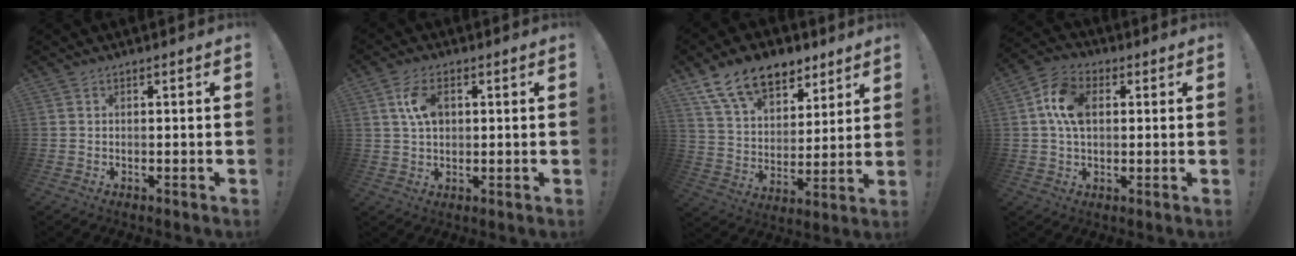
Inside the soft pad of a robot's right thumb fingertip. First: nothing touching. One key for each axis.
{"total": 7.5, "fx": 1.9, "fy": 4.6, "fz": 5.6, "tx": -0.094, "ty": 0.000, "tz": 0.033}
{"total": 16.4, "fx": 10.6, "fy": 9.6, "fz": 7.9, "tx": -0.139, "ty": -0.057, "tz": 0.200}
{"total": 11.4, "fx": 2.2, "fy": 7.7, "fz": 8.1, "tx": -0.151, "ty": 0.014, "tz": 0.044}